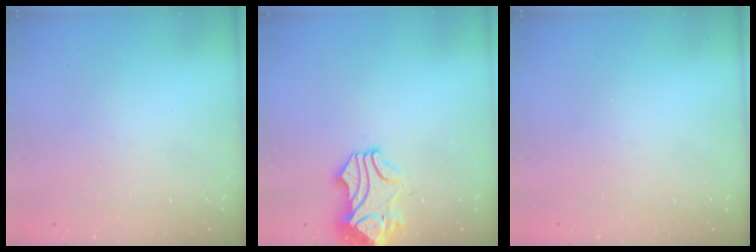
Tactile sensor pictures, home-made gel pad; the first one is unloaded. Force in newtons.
{"total": 2.1, "press": 1.9, "slide": 0.9}
{"total": 0.0}